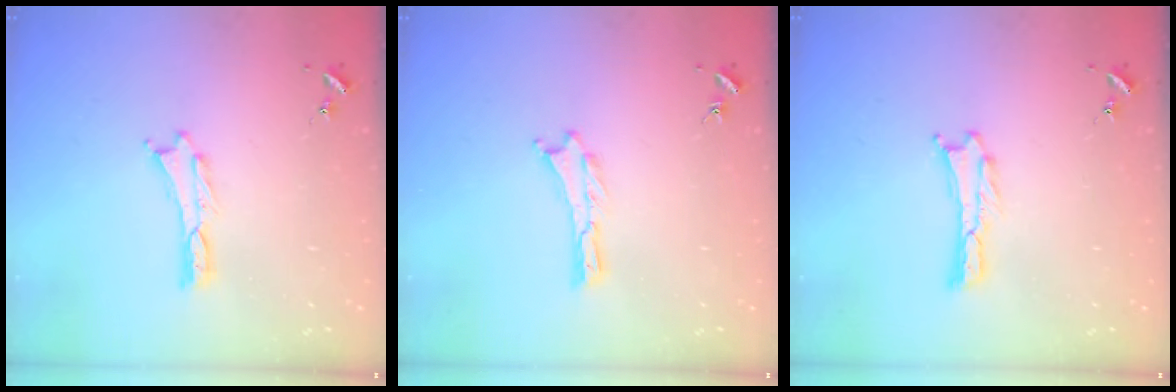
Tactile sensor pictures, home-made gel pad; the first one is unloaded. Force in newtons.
{"total": 0.0}
{"total": 0.0}